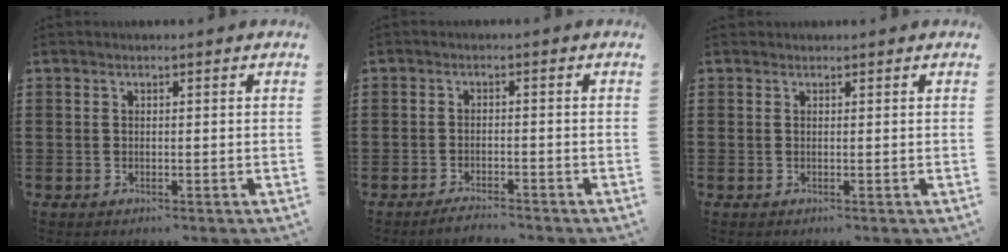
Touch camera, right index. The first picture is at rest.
{"total": 2.1, "force": [-2.1, -0.1, 0.3], "torque": [-0.009, 0.001, -0.041]}
{"total": 0.0}